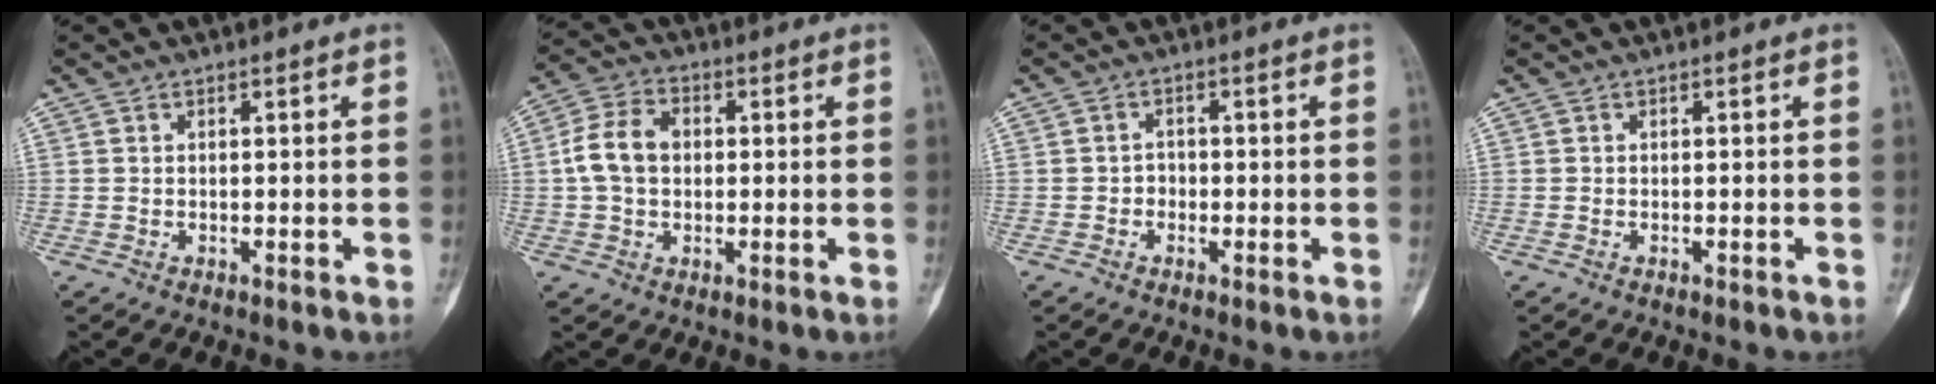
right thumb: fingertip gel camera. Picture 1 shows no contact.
{"total": 8.4, "force": [0.4, 6.1, 5.7], "torque": [-0.102, 0.020, 0.001]}
{"total": 1.9, "force": [-0.7, 1.7, 0.6], "torque": [0.004, 0.008, -0.020]}
{"total": 0.0}